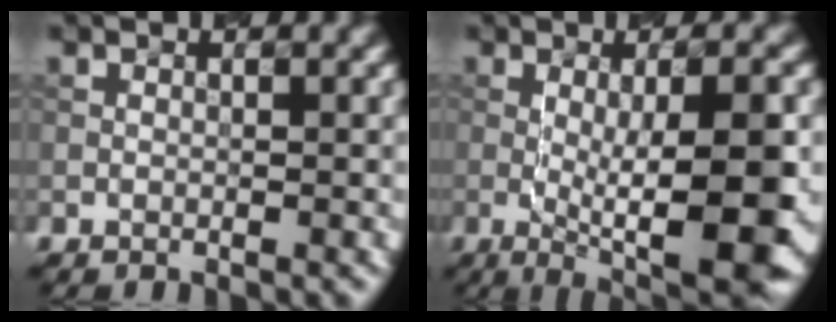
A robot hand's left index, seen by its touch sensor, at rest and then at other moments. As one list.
[{"total": 9.9, "force": [-1.3, 2.4, 9.5], "torque": [-0.136, -0.016, -0.012]}]